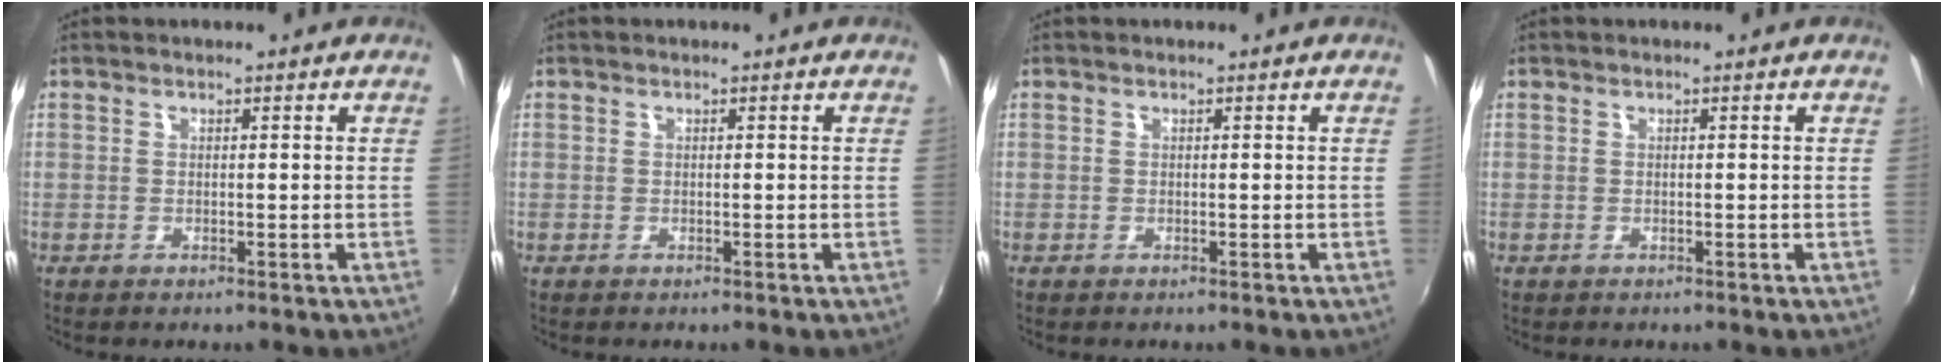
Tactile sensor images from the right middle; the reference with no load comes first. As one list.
[{"total": 0.0}, {"total": 0.0}, {"total": 0.0}]